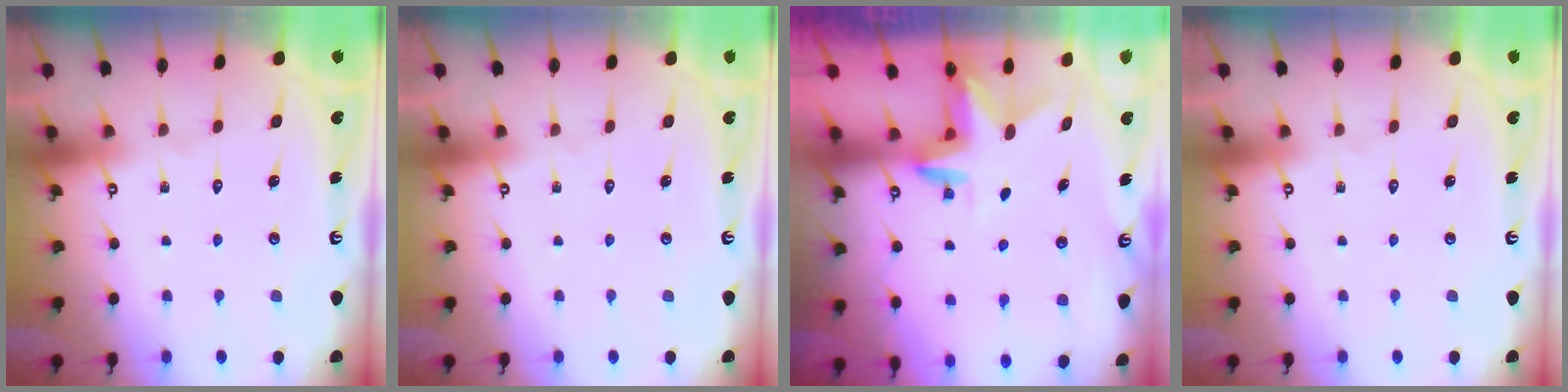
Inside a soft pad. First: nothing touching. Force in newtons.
{"total": 0.0}
{"total": 3.1, "press": 3.1, "slide": 0.2}
{"total": 0.0}